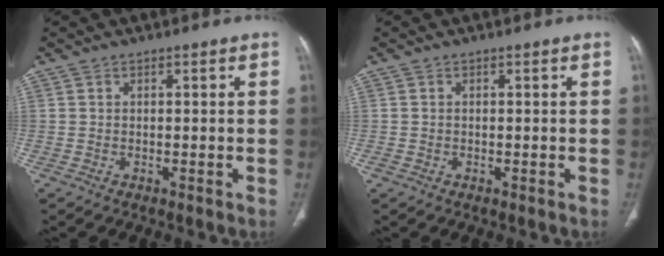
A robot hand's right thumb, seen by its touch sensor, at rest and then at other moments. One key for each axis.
{"total": 0.6, "fx": -0.2, "fy": 0.5, "fz": 0.2, "tx": -0.001, "ty": 0.003, "tz": -0.005}